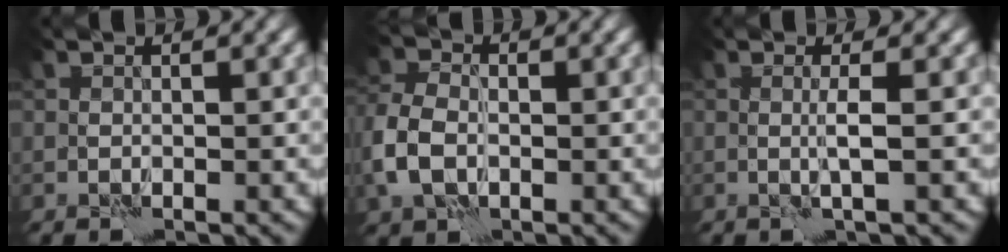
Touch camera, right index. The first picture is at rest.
{"total": 4.7, "force": [-1.0, 3.4, 3.1], "torque": [-0.079, 0.001, -0.030]}
{"total": 1.3, "force": [0.3, -0.3, 1.2], "torque": [-0.024, -0.004, 0.003]}